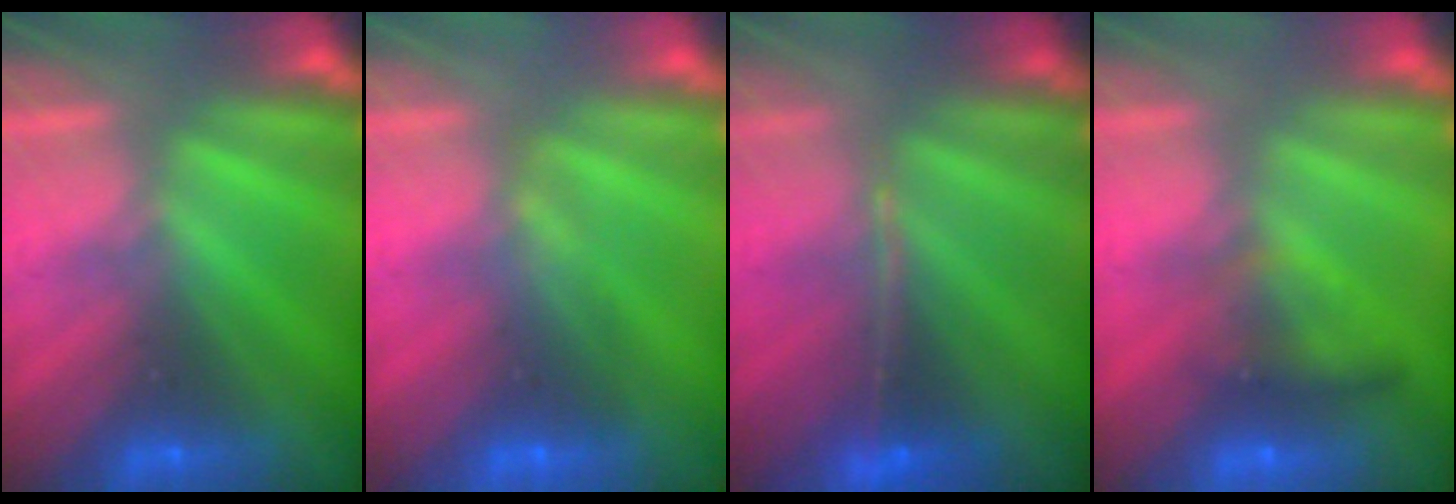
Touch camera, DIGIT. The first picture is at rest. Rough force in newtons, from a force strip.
{"total": 1.6}
{"total": 1.3}
{"total": 6.5}